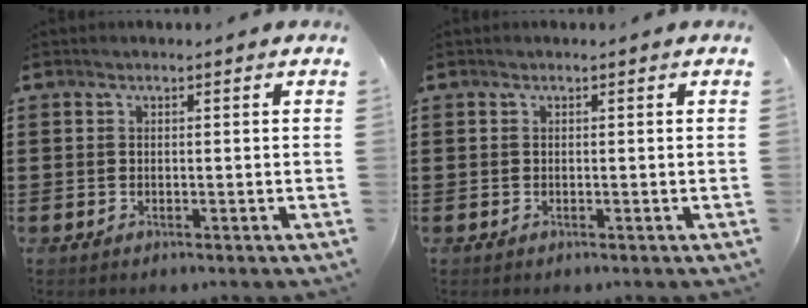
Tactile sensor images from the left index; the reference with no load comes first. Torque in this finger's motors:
{"motor_torque": [0.00, 0.00, 0.03, 0.00]}